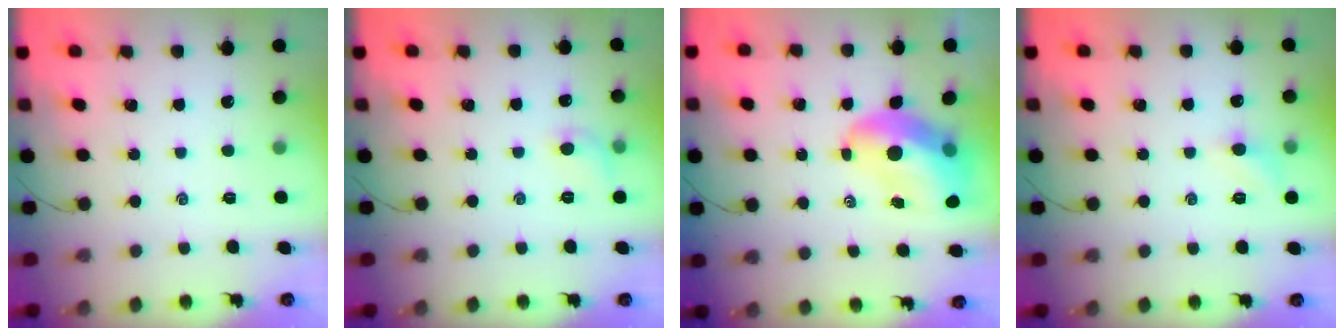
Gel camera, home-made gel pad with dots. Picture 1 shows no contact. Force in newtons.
{"total": 6.0, "press": 5.8, "slide": 1.6}
{"total": 12.6, "press": 12.0, "slide": 3.9}
{"total": 5.6, "press": 5.3, "slide": 1.9}